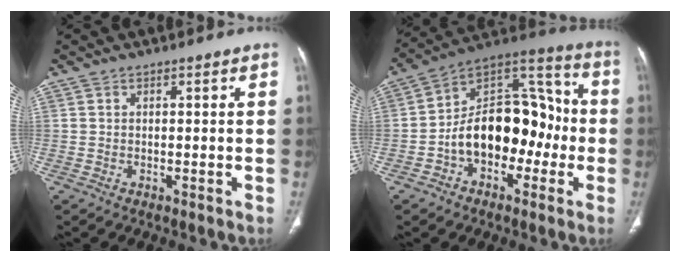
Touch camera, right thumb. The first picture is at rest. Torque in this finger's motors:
{"motor_torque": [2.18, 2.55, 1.26, -0.66, 0.15]}